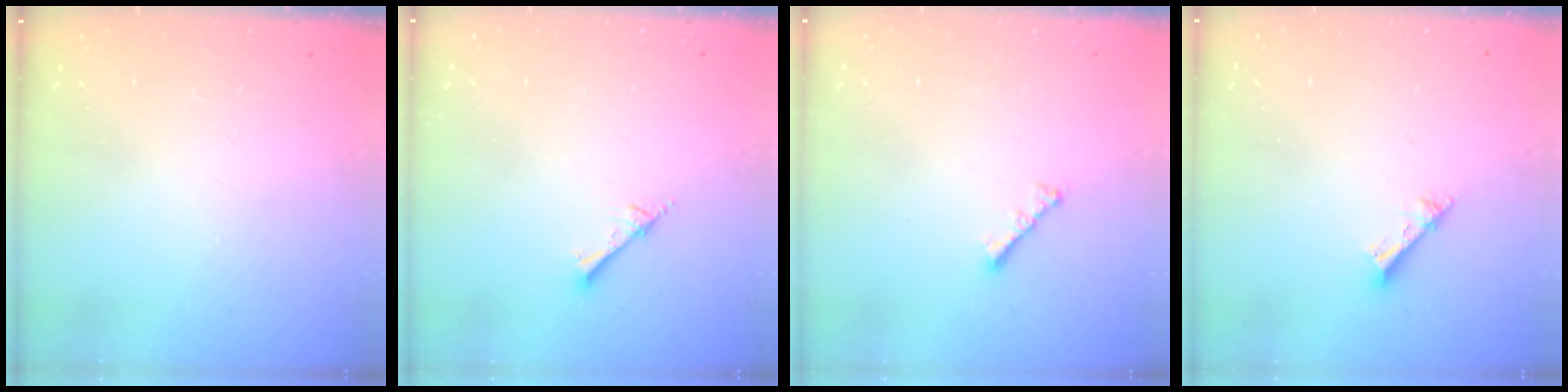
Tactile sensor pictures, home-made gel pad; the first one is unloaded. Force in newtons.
{"total": 2.2, "press": 2.2, "slide": 0.3}
{"total": 2.4, "press": 2.3, "slide": 0.6}
{"total": 2.5, "press": 2.5, "slide": 0.1}